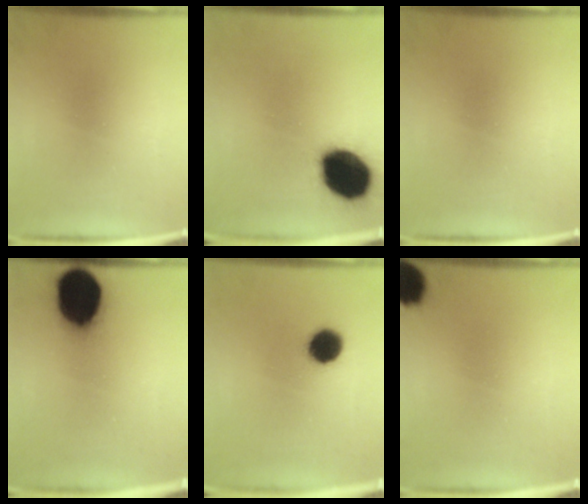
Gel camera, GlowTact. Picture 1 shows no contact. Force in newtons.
{"total": 19.2}
{"total": 0.0}
{"total": 19.8}
{"total": 6.9}
{"total": 10.3}